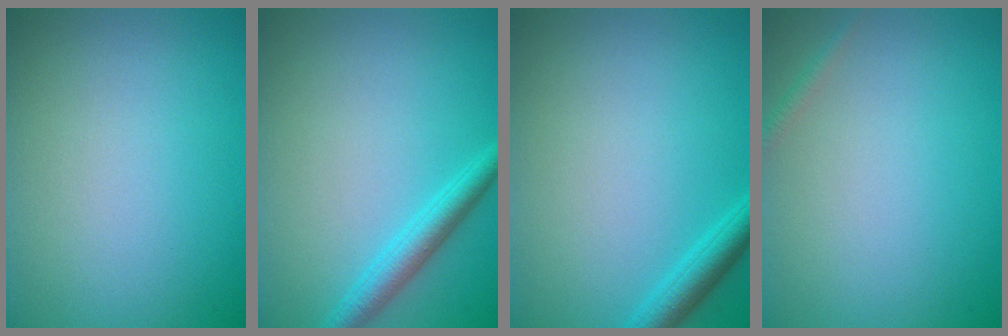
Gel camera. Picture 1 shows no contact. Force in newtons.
{"total": 2.7, "press": 2.7, "slide": 0.0}
{"total": 2.4, "press": 2.4, "slide": 0.2}
{"total": 0.7, "press": 0.7, "slide": 0.0}